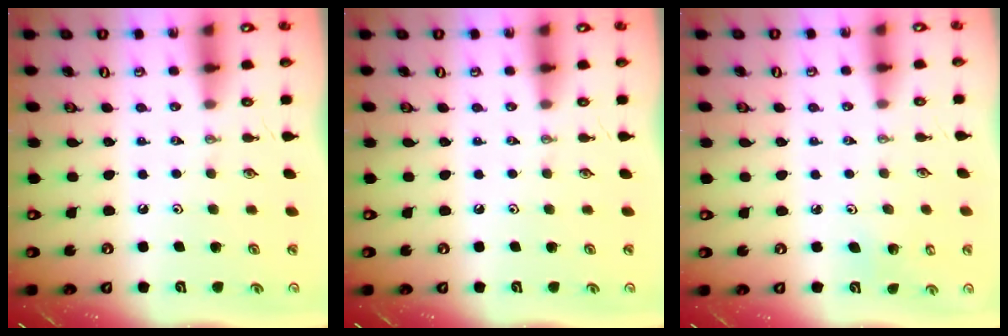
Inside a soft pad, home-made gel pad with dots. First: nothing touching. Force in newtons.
{"total": 0.0}
{"total": 2.7, "press": 2.7, "slide": 0.5}